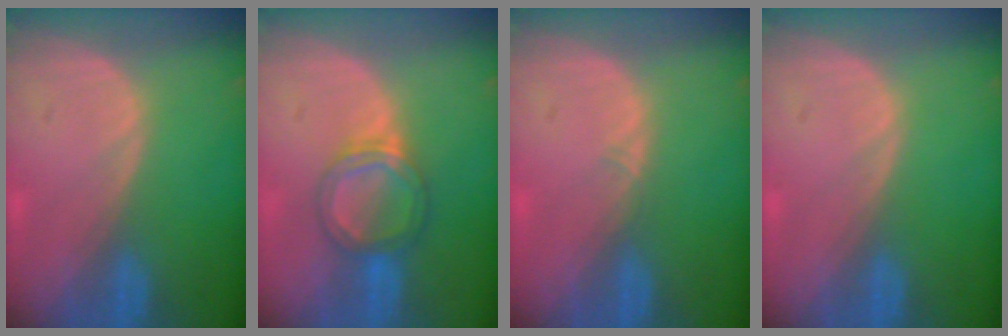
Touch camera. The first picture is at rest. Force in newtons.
{"total": 5.4, "press": 5.1, "slide": 1.9}
{"total": 0.6, "press": 0.5, "slide": 0.4}
{"total": 0.0}